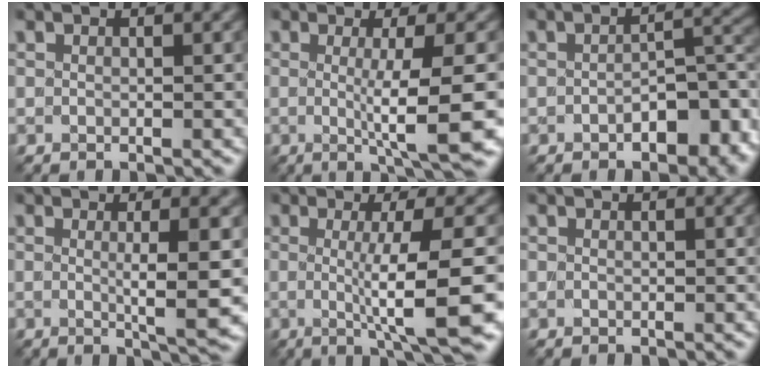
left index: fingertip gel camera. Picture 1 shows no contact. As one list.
[{"total": 7.6, "force": [-0.8, 1.2, 7.5], "torque": [-0.109, -0.008, -0.006]}, {"total": 5.9, "force": [-2.5, 2.7, 4.7], "torque": [-0.061, 0.007, -0.033]}, {"total": 5.8, "force": [0.1, 0.9, 5.7], "torque": [-0.081, -0.007, 0.005]}, {"total": 8.6, "force": [-0.9, 1.4, 8.4], "torque": [-0.118, -0.009, -0.008]}, {"total": 0.0}]